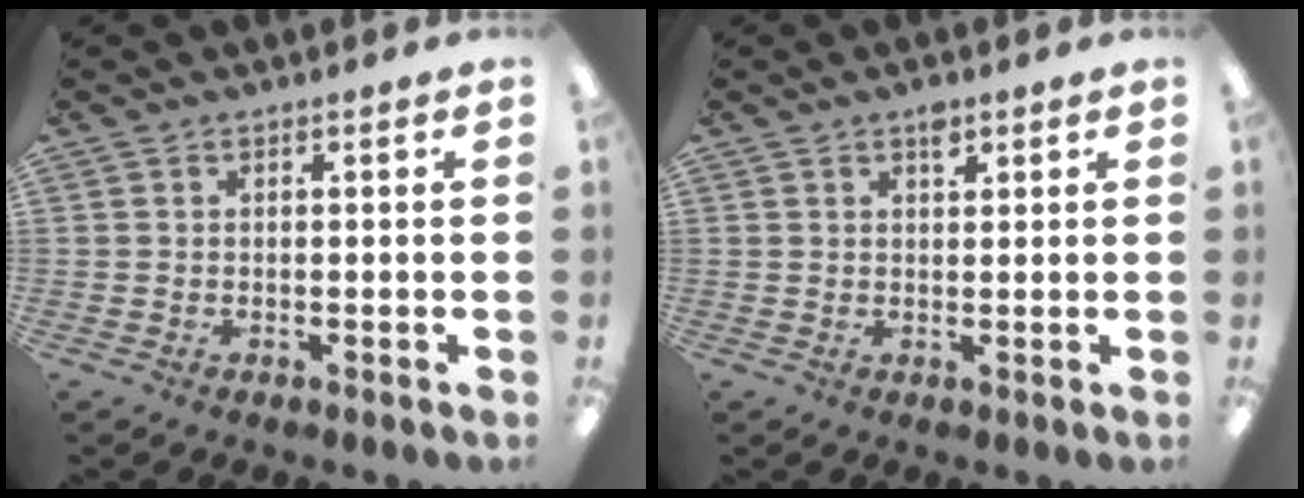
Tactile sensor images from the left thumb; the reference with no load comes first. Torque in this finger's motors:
{"motor_torque": [-0.01, -0.19, 0.22, -0.05, 0.01]}